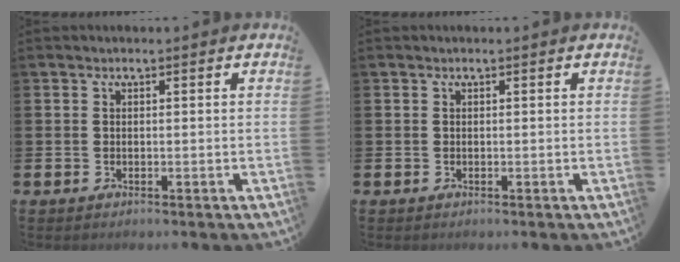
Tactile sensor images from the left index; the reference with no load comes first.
{"total": 0.0}